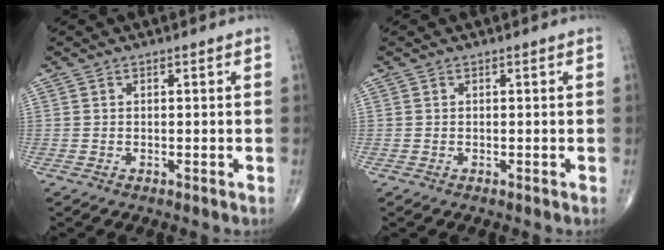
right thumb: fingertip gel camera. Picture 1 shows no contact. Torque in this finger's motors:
{"motor_torque": [0.11, 0.05, -0.03, -0.01, -0.02]}